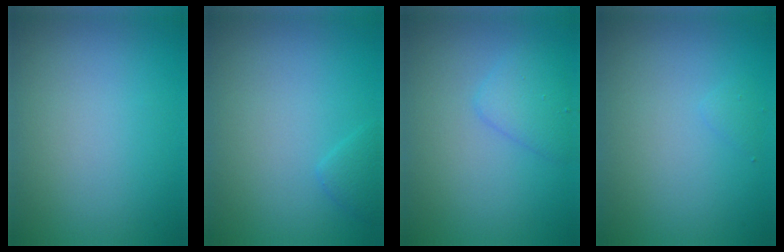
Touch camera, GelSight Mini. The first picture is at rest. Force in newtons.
{"total": 1.1, "press": 1.1, "slide": 0.1}
{"total": 2.3, "press": 2.2, "slide": 0.1}
{"total": 0.6, "press": 0.6, "slide": 0.0}